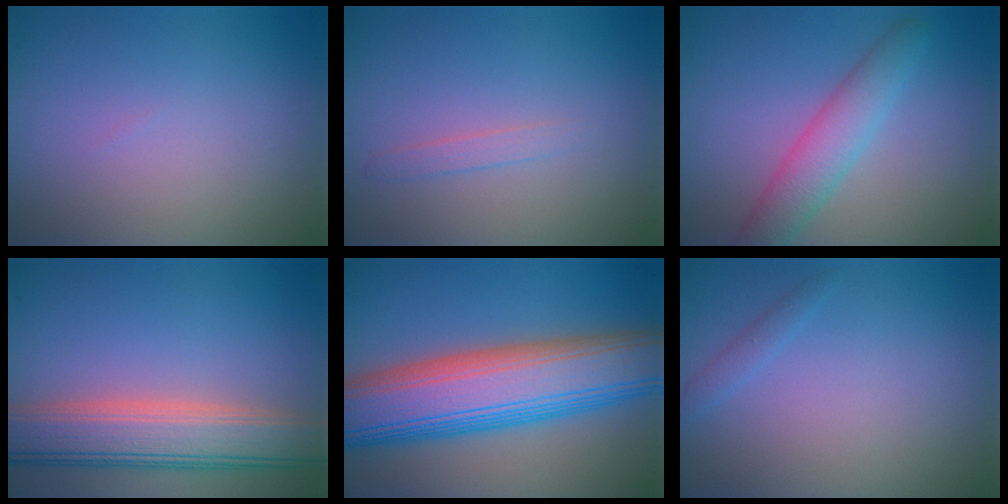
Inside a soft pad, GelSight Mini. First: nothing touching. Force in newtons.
{"total": 0.9, "press": 0.9, "slide": 0.1}
{"total": 4.0, "press": 3.9, "slide": 0.2}
{"total": 7.2, "press": 7.2, "slide": 0.6}
{"total": 12.6, "press": 12.6, "slide": 0.7}
{"total": 0.9, "press": 0.9, "slide": 0.0}